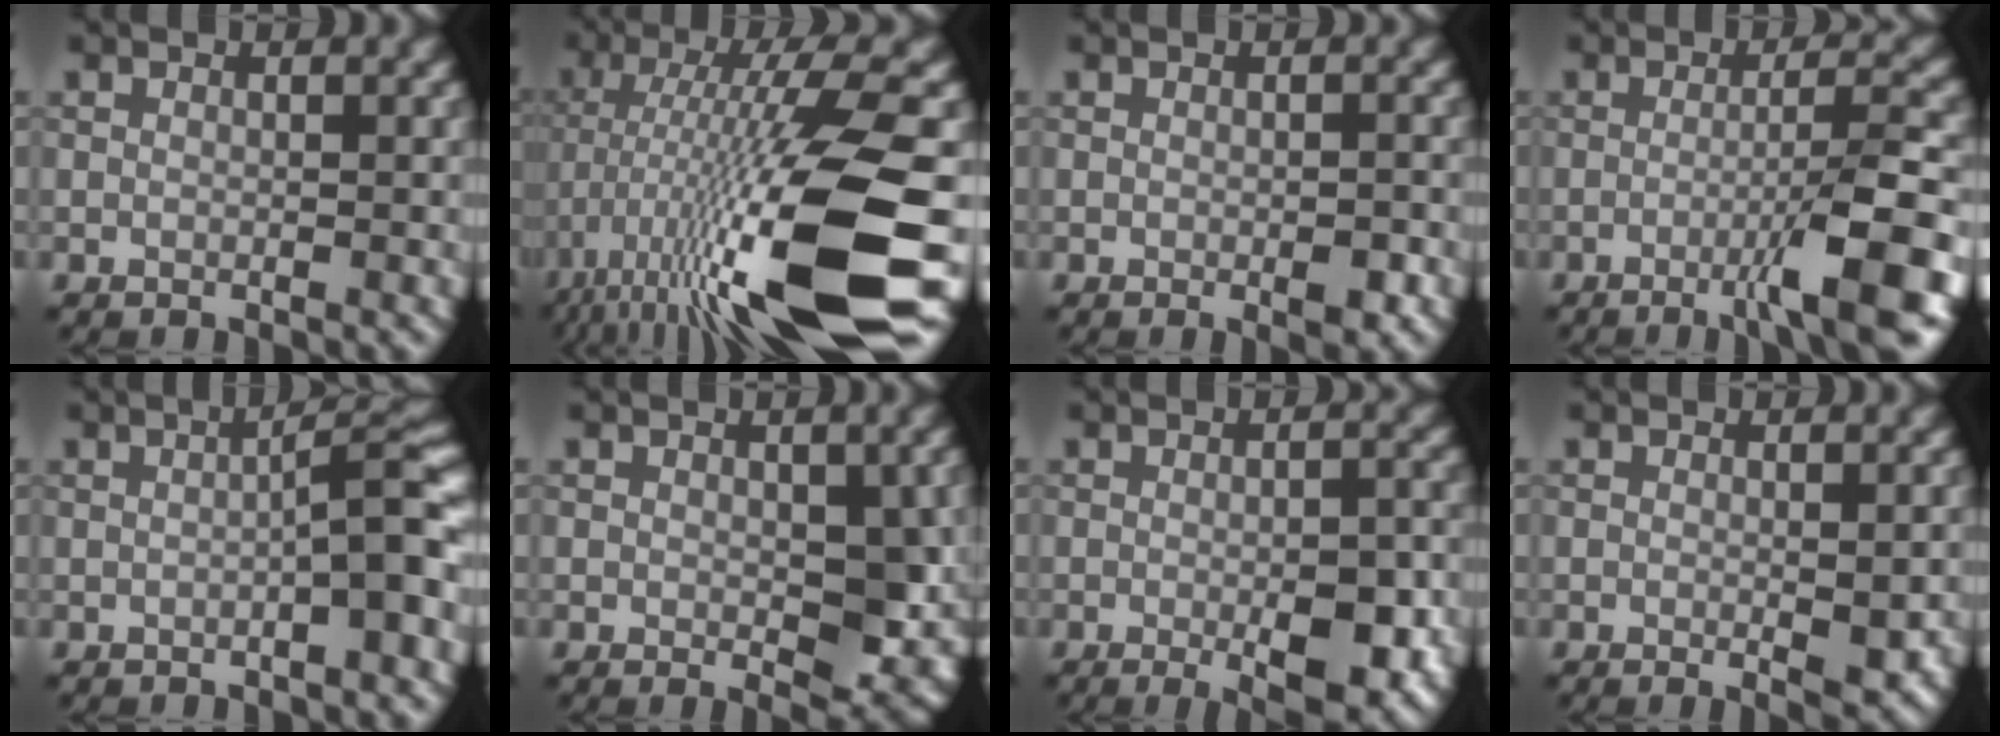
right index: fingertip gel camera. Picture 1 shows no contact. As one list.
[{"total": 16.0, "force": [-5.6, 2.3, 14.8], "torque": [-0.262, 0.000, -0.087]}, {"total": 1.7, "force": [-0.6, 0.4, 1.6], "torque": [-0.021, -0.001, -0.008]}, {"total": 6.7, "force": [-2.5, 0.7, 6.1], "torque": [-0.087, 0.010, -0.049]}, {"total": 3.9, "force": [-1.0, 0.4, 3.8], "torque": [-0.055, 0.022, -0.018]}, {"total": 5.8, "force": [-0.3, 3.2, 4.8], "torque": [-0.064, -0.010, 0.004]}, {"total": 5.8, "force": [-1.6, 1.7, 5.3], "torque": [-0.076, -0.005, -0.021]}, {"total": 2.1, "force": [-0.3, 0.3, 2.1], "torque": [-0.029, -0.004, -0.003]}]